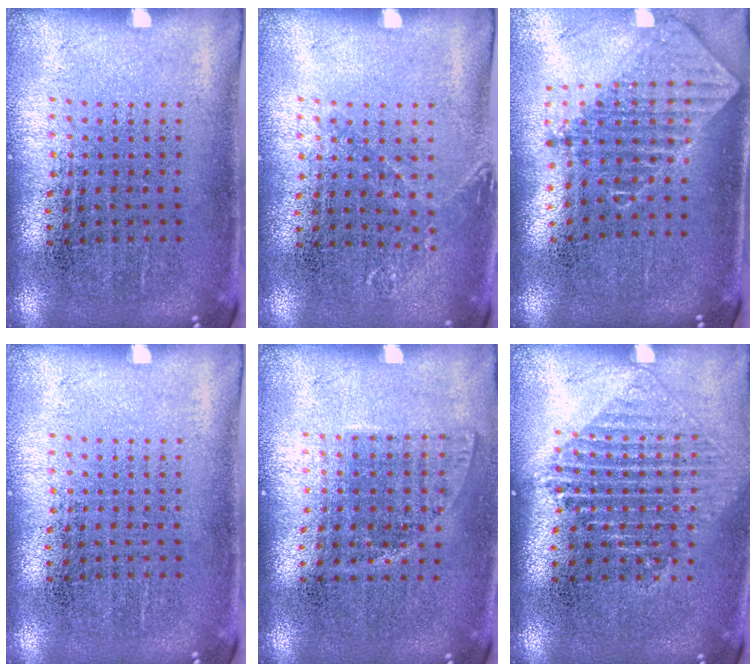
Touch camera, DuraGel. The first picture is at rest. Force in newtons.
{"total": 0.8, "press": 0.8, "slide": 0.1}
{"total": 2.0, "press": 1.6, "slide": 1.2}
{"total": 0.0}
{"total": 1.0, "press": 0.9, "slide": 0.5}
{"total": 1.3, "press": 1.2, "slide": 0.5}